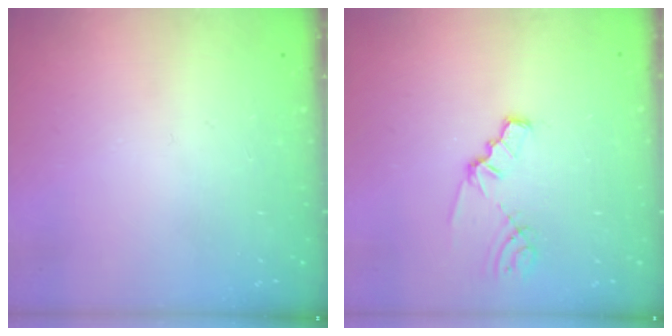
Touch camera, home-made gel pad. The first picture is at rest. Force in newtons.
{"total": 1.6, "press": 1.6, "slide": 0.3}